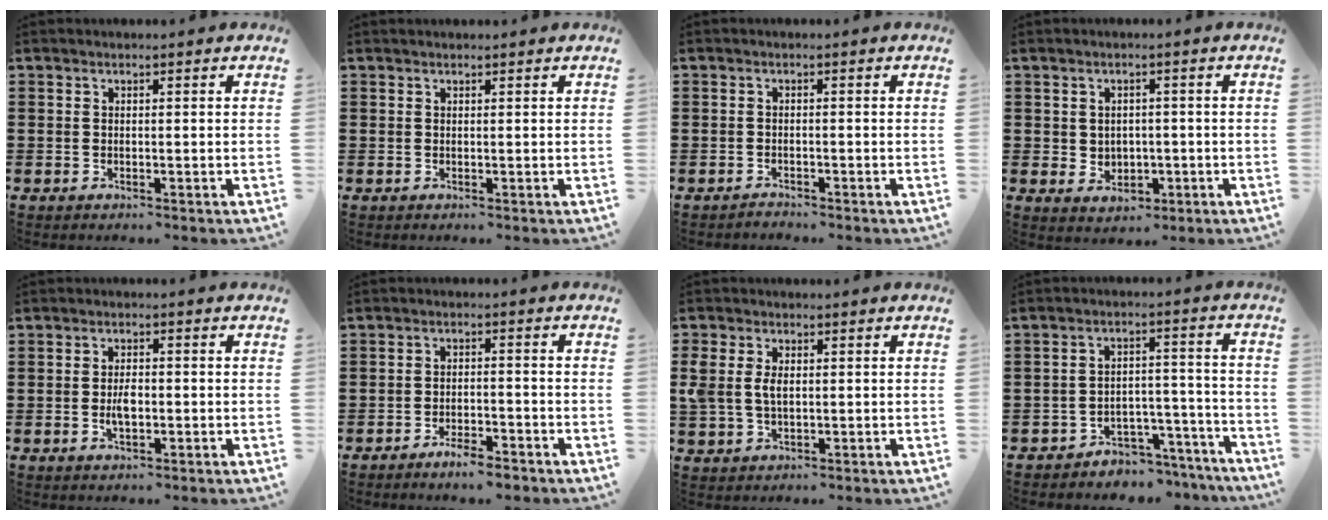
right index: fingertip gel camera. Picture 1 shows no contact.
{"total": 0.0}
{"total": 1.0, "force": [-1.0, -0.2, -0.1], "torque": [-0.001, -0.001, -0.020]}
{"total": 2.5, "force": [0.3, 2.4, 0.6], "torque": [-0.017, 0.003, 0.001]}
{"total": 3.1, "force": [-0.5, 1.4, 2.8], "torque": [-0.052, 0.002, -0.008]}
{"total": 3.5, "force": [-3.2, 0.2, 1.3], "torque": [-0.025, 0.005, -0.062]}
{"total": 3.9, "force": [0.4, 2.4, 3.1], "torque": [-0.080, 0.004, 0.000]}
{"total": 4.3, "force": [-4.1, 1.2, 0.5], "torque": [-0.015, 0.009, -0.082]}